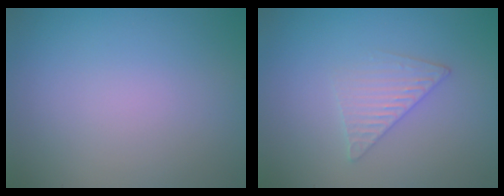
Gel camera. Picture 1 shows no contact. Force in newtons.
{"total": 2.4, "press": 2.3, "slide": 0.2}